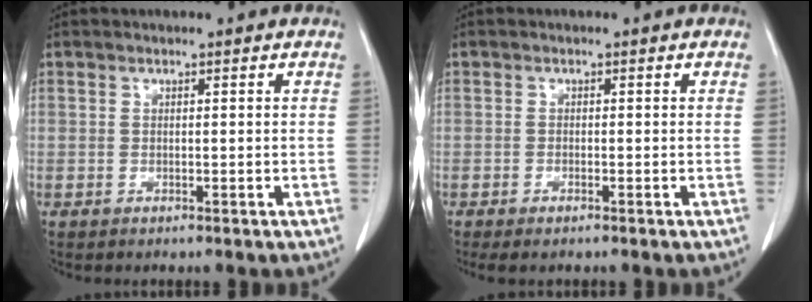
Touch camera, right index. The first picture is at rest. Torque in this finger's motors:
{"motor_torque": [0.00, 0.00, 0.10, 0.02]}